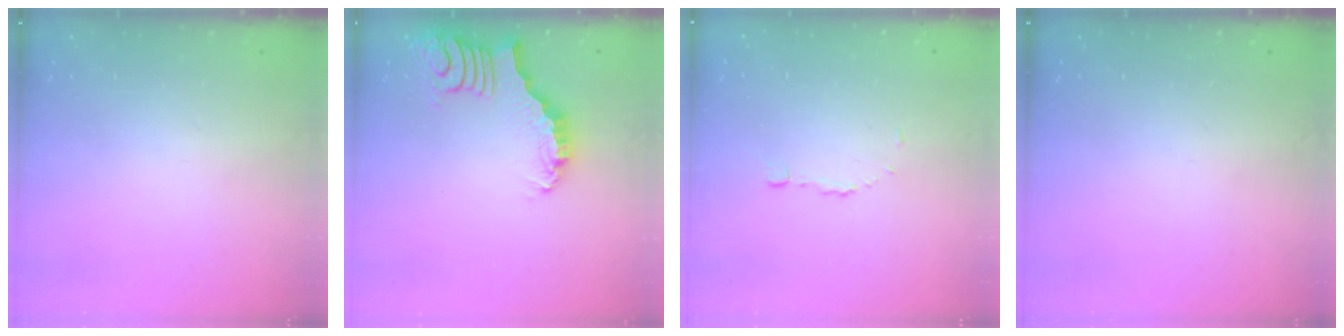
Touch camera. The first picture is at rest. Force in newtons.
{"total": 2.8, "press": 2.7, "slide": 0.5}
{"total": 3.3, "press": 3.2, "slide": 0.3}
{"total": 0.0}